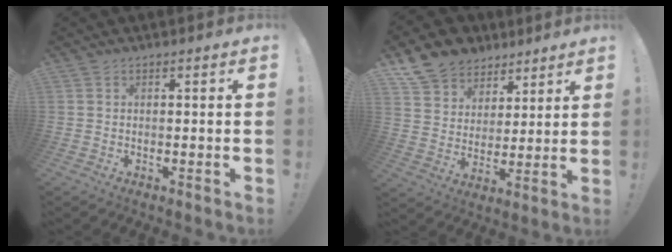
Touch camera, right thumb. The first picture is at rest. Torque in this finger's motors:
{"motor_torque": [-0.30, 1.44, 0.20, 0.07, 0.02]}